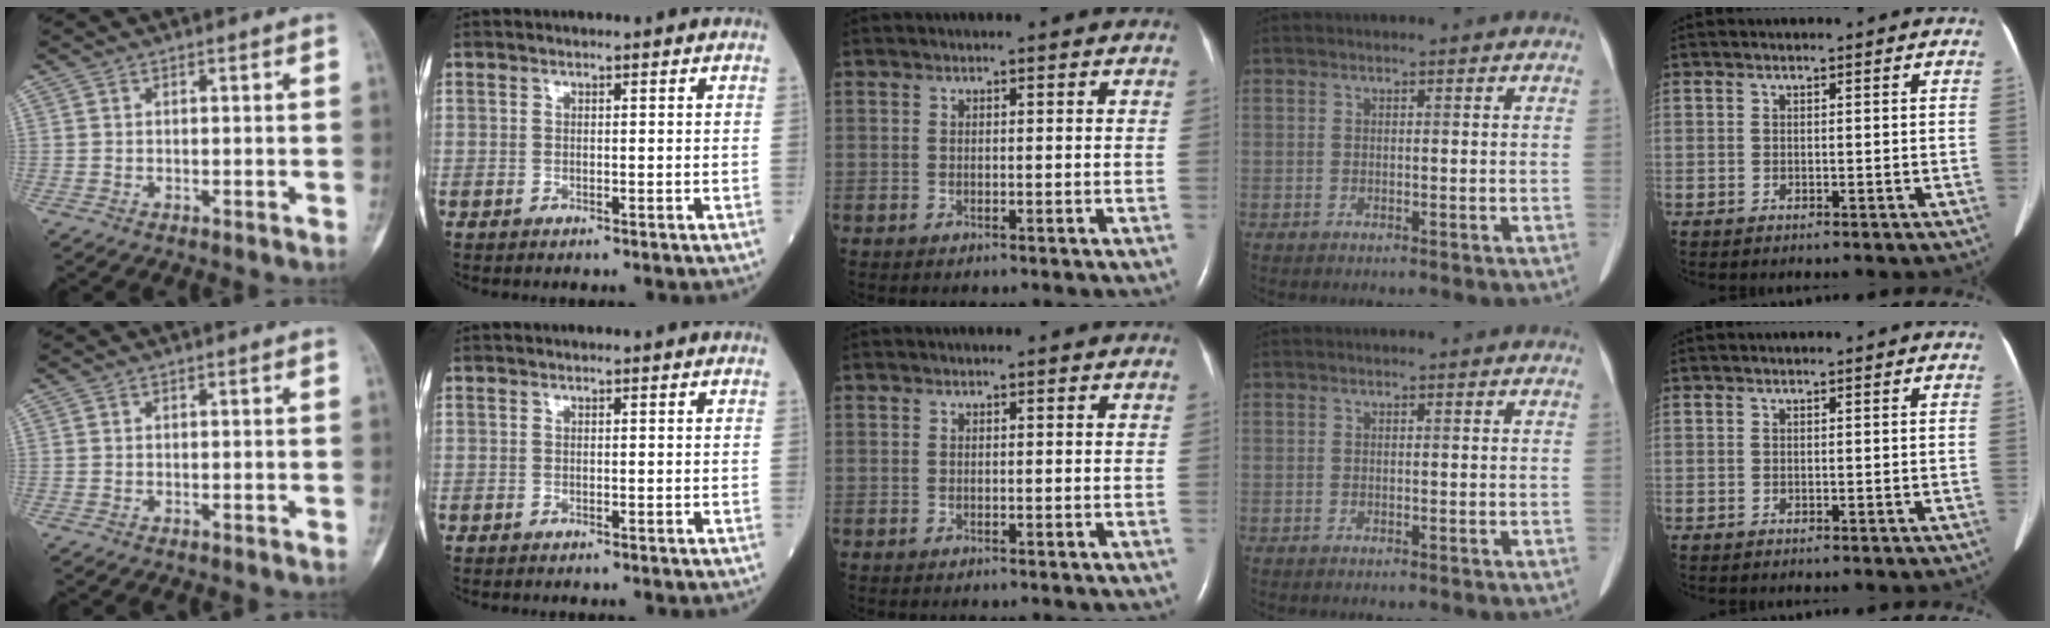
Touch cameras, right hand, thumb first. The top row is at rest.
{}